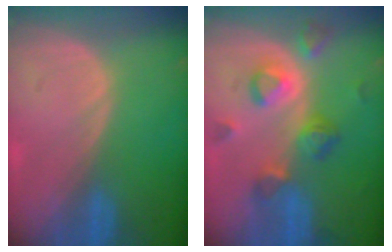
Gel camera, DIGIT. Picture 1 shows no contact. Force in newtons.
{"total": 7.4, "press": 7.3, "slide": 1.2}